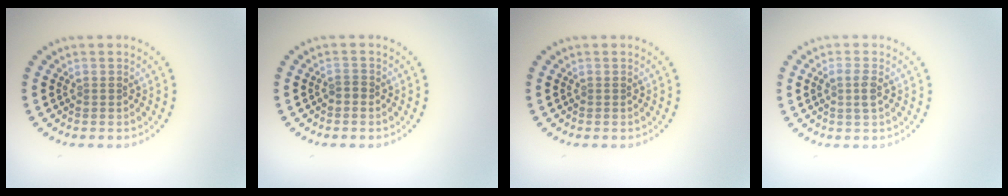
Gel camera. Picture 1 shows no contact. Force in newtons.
{"total": 0.7, "press": 0.6, "slide": 0.4}
{"total": 0.0}
{"total": 1.7, "press": 1.6, "slide": 0.4}